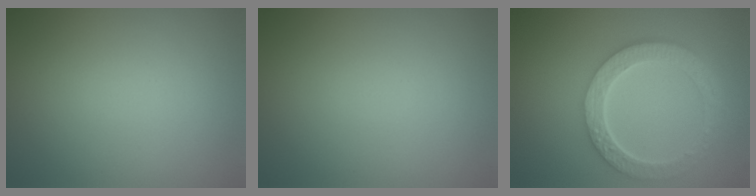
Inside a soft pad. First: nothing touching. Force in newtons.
{"total": 0.0}
{"total": 6.0, "press": 4.6, "slide": 3.9}